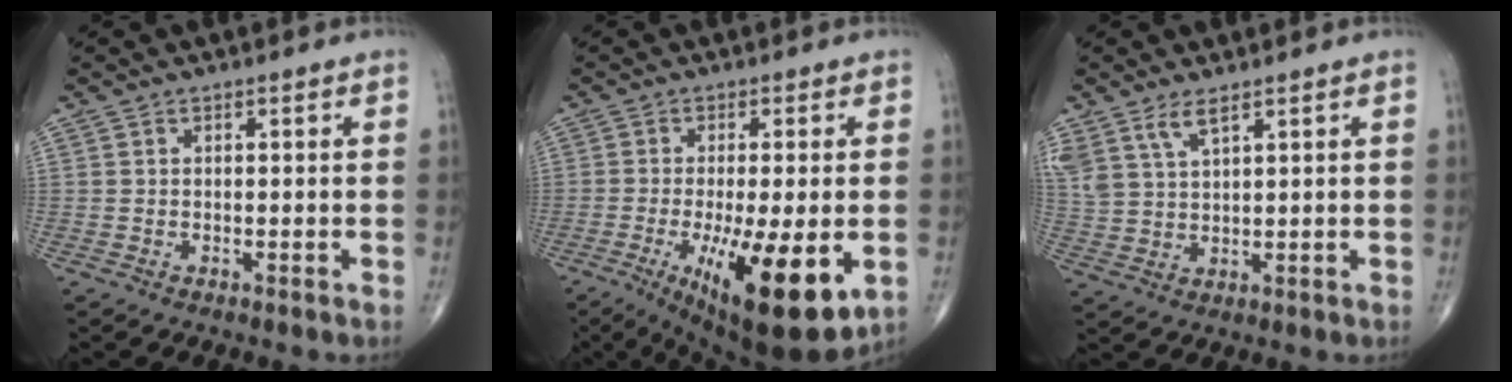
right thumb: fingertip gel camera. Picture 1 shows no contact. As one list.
[{"total": 17.7, "force": [-5.1, 5.1, 16.2], "torque": [-0.236, -0.026, -0.061]}, {"total": 6.4, "force": [4.2, 2.5, 4.1], "torque": [-0.088, -0.011, 0.092]}]